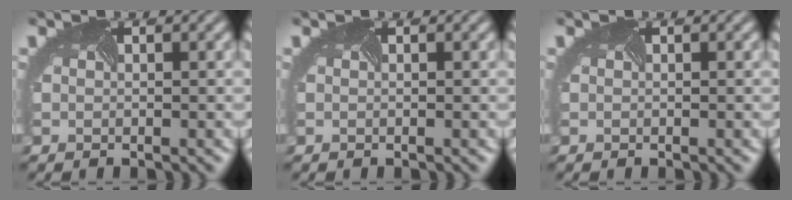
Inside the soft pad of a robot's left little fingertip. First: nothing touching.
{"total": 0.0}
{"total": 0.0}